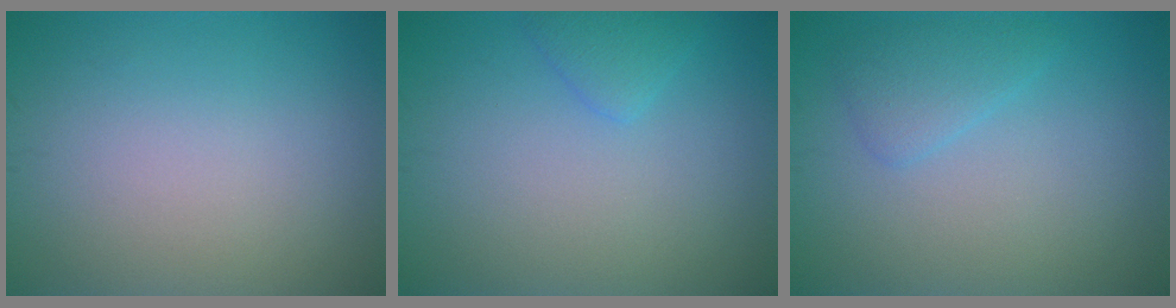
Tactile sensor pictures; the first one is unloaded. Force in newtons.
{"total": 1.5, "press": 1.5, "slide": 0.1}
{"total": 2.0, "press": 2.0, "slide": 0.2}